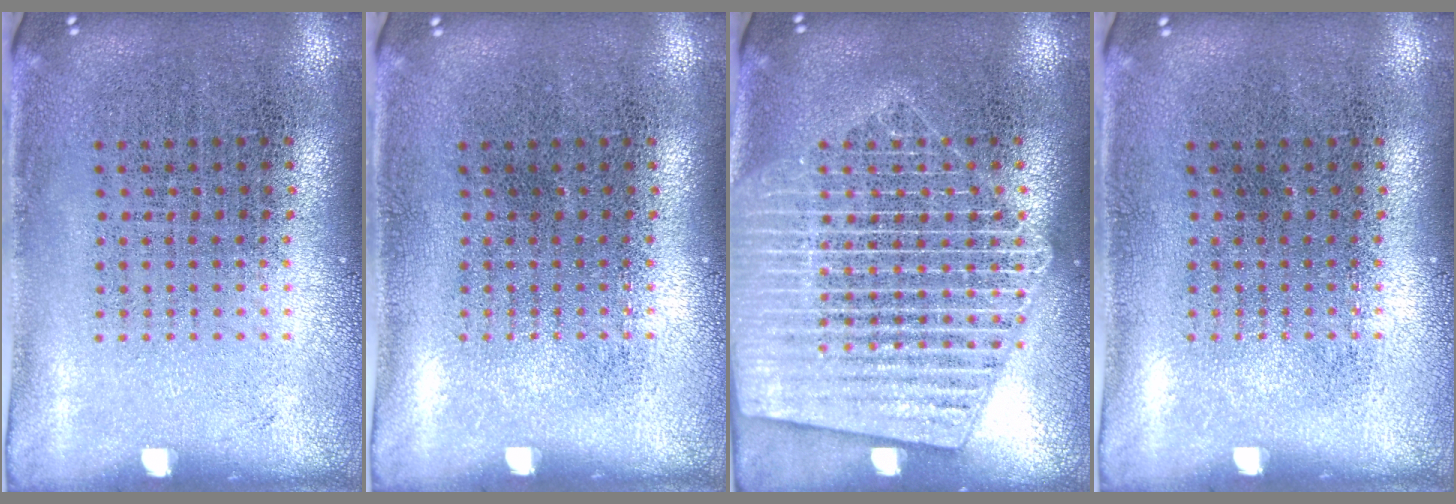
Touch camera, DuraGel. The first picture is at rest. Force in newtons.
{"total": 0.0}
{"total": 3.9, "press": 3.9, "slide": 0.5}
{"total": 0.0}